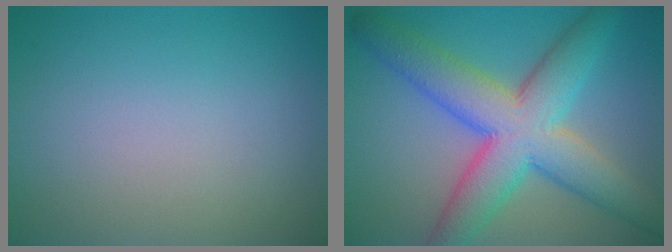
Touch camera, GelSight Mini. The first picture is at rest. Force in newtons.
{"total": 9.7, "press": 9.7, "slide": 0.3}